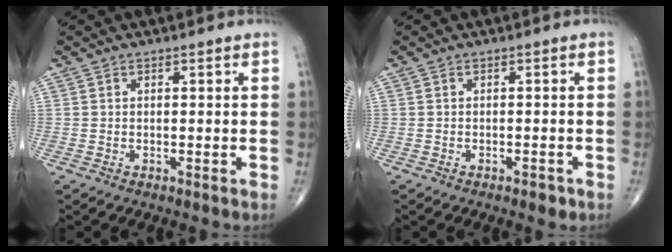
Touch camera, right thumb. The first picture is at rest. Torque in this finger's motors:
{"motor_torque": [0.20, -0.01, -0.17, -0.08, 0.06]}